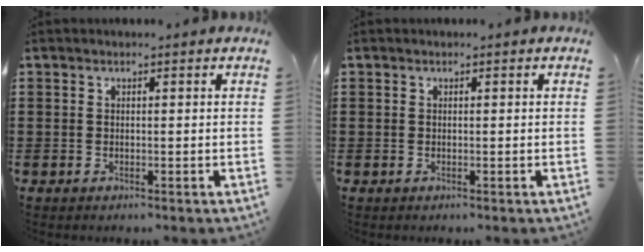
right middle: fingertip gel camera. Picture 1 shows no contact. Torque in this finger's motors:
{"motor_torque": [0.19, -0.37, 0.03, 0.02]}